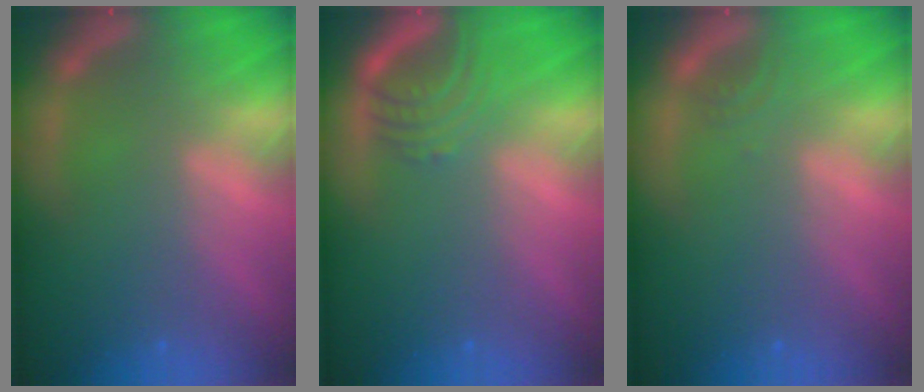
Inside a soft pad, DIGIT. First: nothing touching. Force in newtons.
{"total": 3.9}
{"total": 1.0}